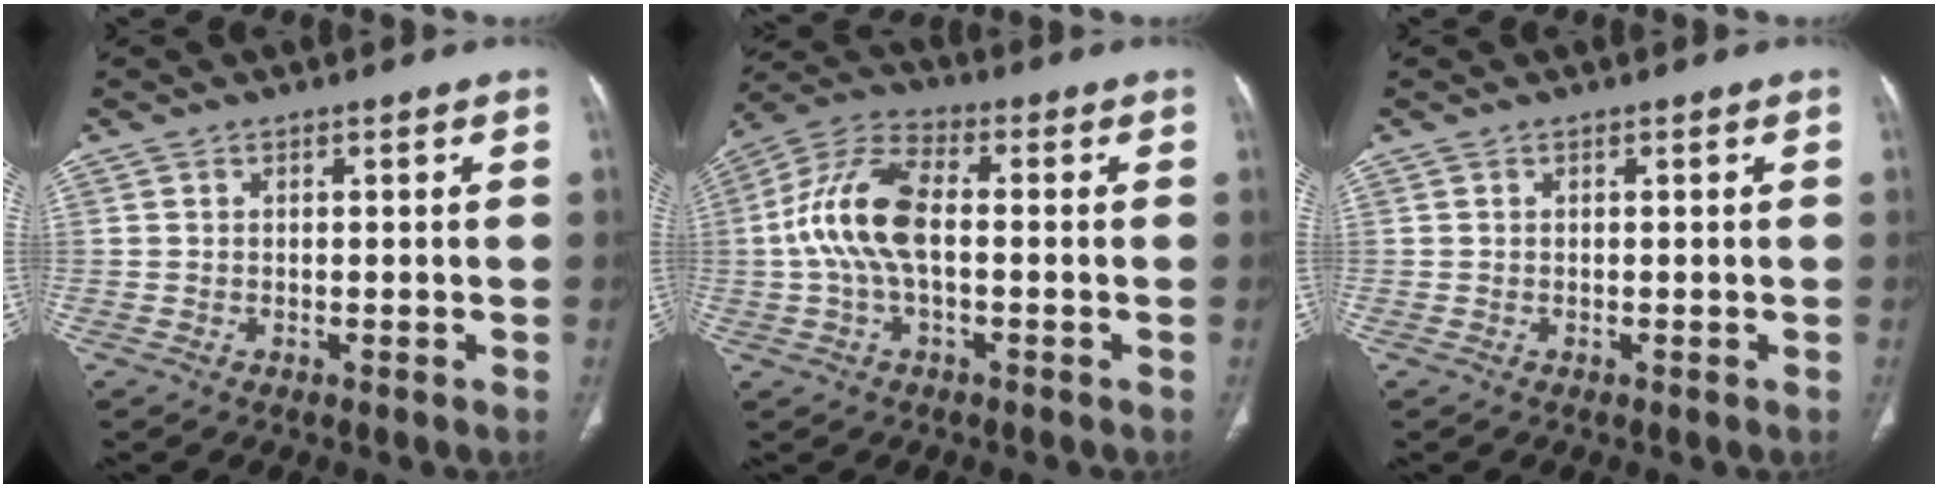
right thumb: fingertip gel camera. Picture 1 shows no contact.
{"total": 12.4, "force": [-0.3, 6.1, 10.8], "torque": [-0.231, 0.035, -0.011]}
{"total": 0.0}